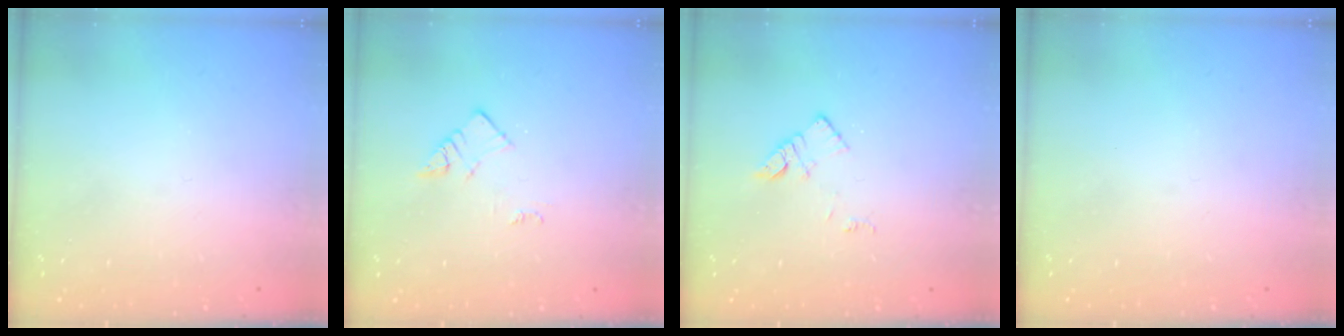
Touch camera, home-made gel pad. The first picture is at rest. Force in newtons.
{"total": 3.0, "press": 3.0, "slide": 0.4}
{"total": 5.8, "press": 5.8, "slide": 0.6}
{"total": 0.0}